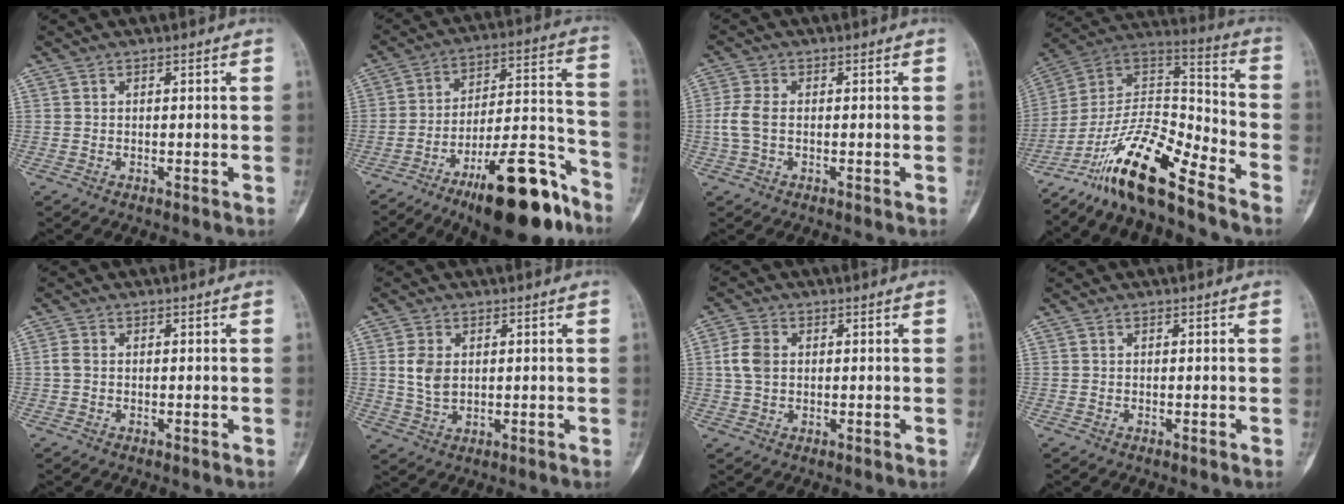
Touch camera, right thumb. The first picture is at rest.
{"total": 21.7, "force": [-14.1, 6.5, 15.2], "torque": [-0.190, 0.097, -0.224]}
{"total": 4.2, "force": [-0.4, 2.5, 3.4], "torque": [-0.091, 0.006, -0.012]}
{"total": 18.0, "force": [-13.4, 4.0, 11.3], "torque": [-0.194, 0.096, -0.248]}
{"total": 1.6, "force": [-0.1, 1.1, 1.1], "torque": [-0.026, 0.000, -0.005]}
{"total": 5.3, "force": [0.9, 3.5, 3.8], "torque": [-0.070, -0.003, 0.023]}
{"total": 5.0, "force": [0.6, 3.6, 3.4], "torque": [-0.072, 0.007, 0.008]}
{"total": 0.0}